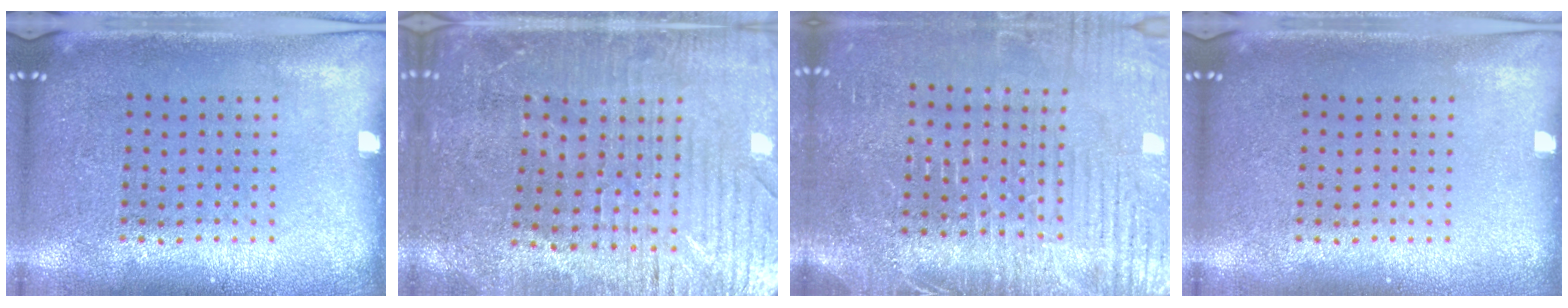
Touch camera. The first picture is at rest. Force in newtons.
{"total": 3.1, "press": 3.1, "slide": 0.6}
{"total": 4.2, "press": 3.9, "slide": 1.6}
{"total": 0.0}